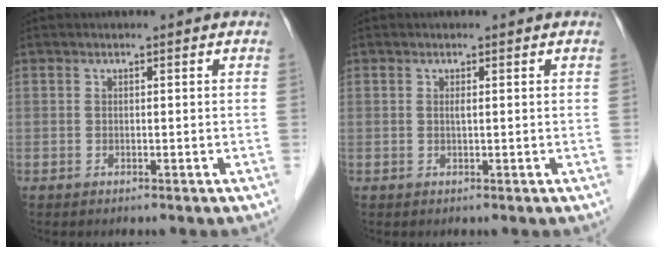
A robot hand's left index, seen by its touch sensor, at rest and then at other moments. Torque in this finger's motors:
{"motor_torque": [0.23, 0.15, 0.01, -0.01]}